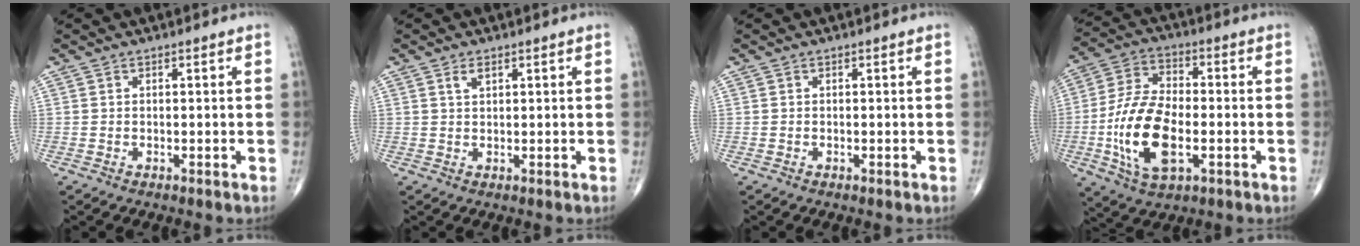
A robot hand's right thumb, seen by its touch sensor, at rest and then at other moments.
{"total": 1.7, "force": [1.0, 0.8, 1.1], "torque": [-0.019, -0.001, 0.020]}
{"total": 0.0}
{"total": 16.1, "force": [-3.5, 8.3, 13.4], "torque": [-0.262, 0.011, -0.062]}